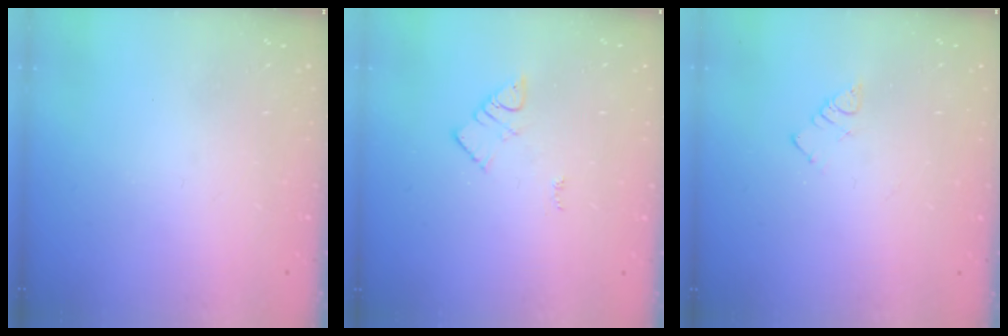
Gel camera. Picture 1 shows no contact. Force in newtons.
{"total": 4.3, "press": 4.2, "slide": 0.6}
{"total": 3.2, "press": 3.2, "slide": 0.4}